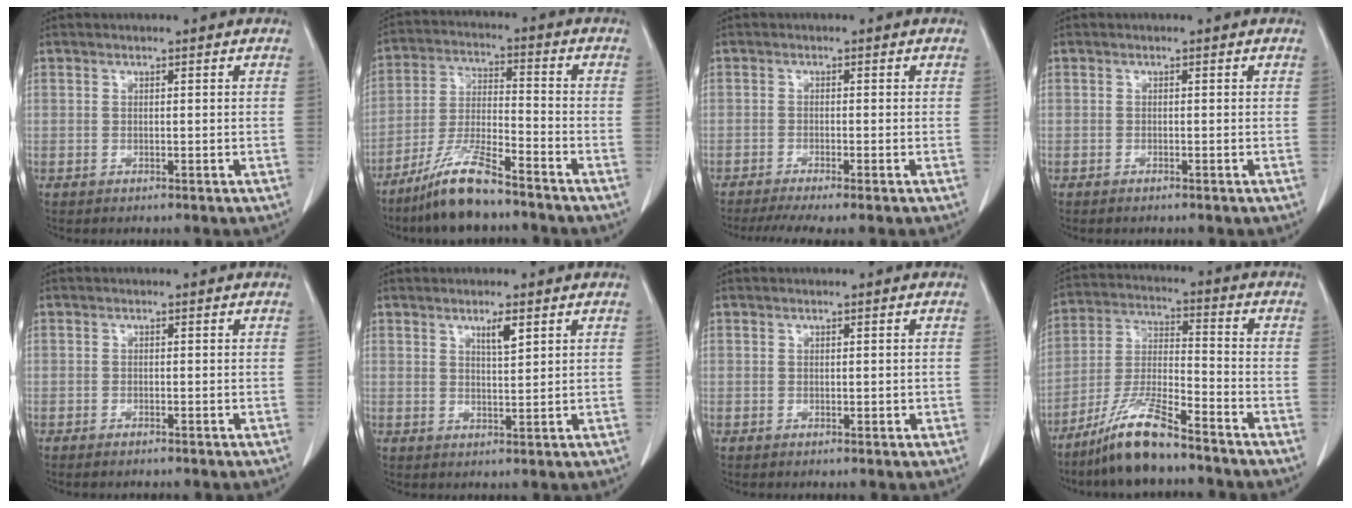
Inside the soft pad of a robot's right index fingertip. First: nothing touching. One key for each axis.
{"total": 10.6, "fx": -8.3, "fy": 1.2, "fz": 6.5, "tx": -0.134, "ty": -0.022, "tz": -0.160}
{"total": 5.6, "fx": -4.4, "fy": -0.1, "fz": 3.4, "tx": -0.050, "ty": -0.009, "tz": -0.071}
{"total": 0.6, "fx": -0.5, "fy": 0.0, "fz": 0.2, "tx": -0.009, "ty": -0.001, "tz": -0.009}
{"total": 0.9, "fx": -0.8, "fy": 0.2, "fz": 0.4, "tx": -0.011, "ty": -0.001, "tz": -0.011}
{"total": 2.9, "fx": 1.7, "fy": 0.4, "fz": 2.3, "tx": -0.041, "ty": -0.004, "tz": 0.030}
{"total": 0.8, "fx": 0.0, "fy": 0.4, "fz": 0.7, "tx": -0.010, "ty": -0.002, "tz": 0.005}
{"total": 11.3, "fx": -8.7, "fy": 1.2, "fz": 7.0, "tx": -0.147, "ty": -0.019, "tz": -0.170}